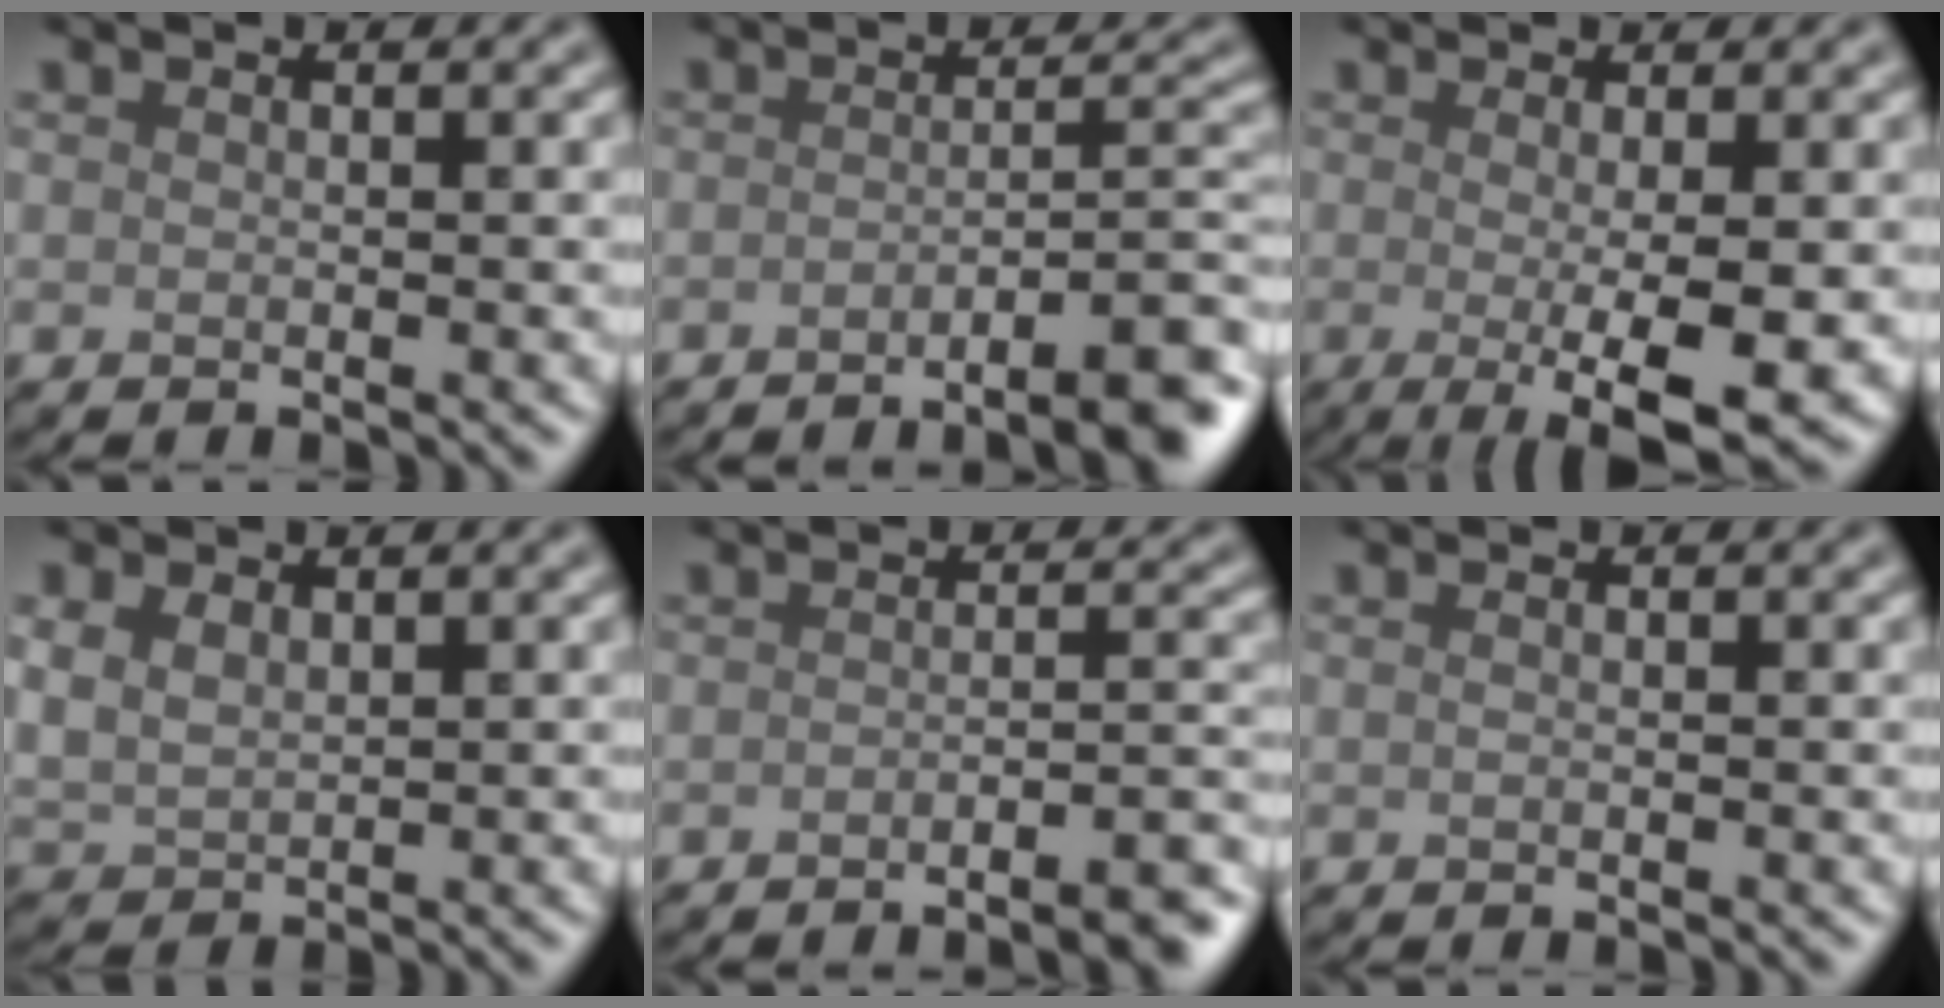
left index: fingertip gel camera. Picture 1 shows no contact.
{"total": 6.5, "force": [-4.2, 1.4, 4.9], "torque": [-0.044, 0.016, -0.059]}
{"total": 6.5, "force": [-1.3, 1.4, 6.2], "torque": [-0.088, -0.014, -0.016]}
{"total": 2.8, "force": [1.1, 2.0, 1.6], "torque": [-0.040, -0.003, 0.028]}
{"total": 5.1, "force": [-3.9, 1.0, 3.2], "torque": [-0.027, 0.014, -0.054]}
{"total": 0.7, "force": [-0.1, 0.3, 0.6], "torque": [-0.009, -0.004, -0.004]}